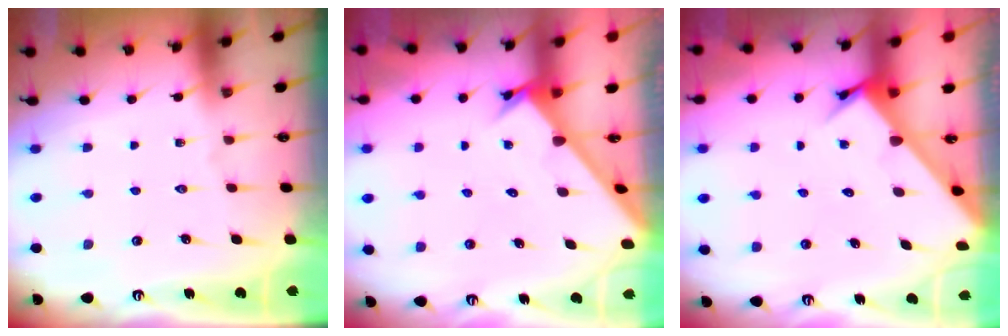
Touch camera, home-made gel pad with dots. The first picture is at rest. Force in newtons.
{"total": 2.5, "press": 2.5, "slide": 0.2}
{"total": 3.2, "press": 3.2, "slide": 0.2}